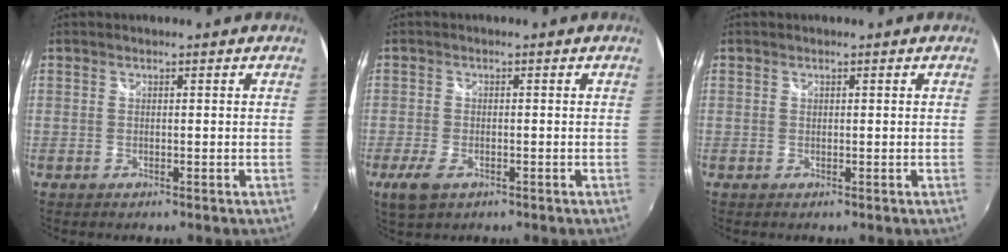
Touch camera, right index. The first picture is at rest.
{"total": 4.8, "force": [-2.7, 2.4, 3.2], "torque": [-0.078, -0.013, -0.050]}
{"total": 0.0}